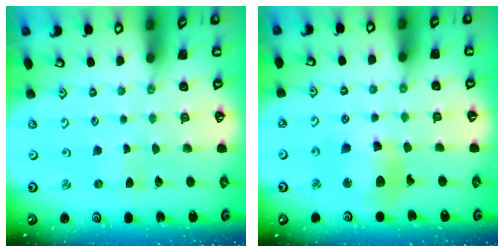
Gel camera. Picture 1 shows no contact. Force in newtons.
{"total": 11.8, "press": 11.8, "slide": 1.3}